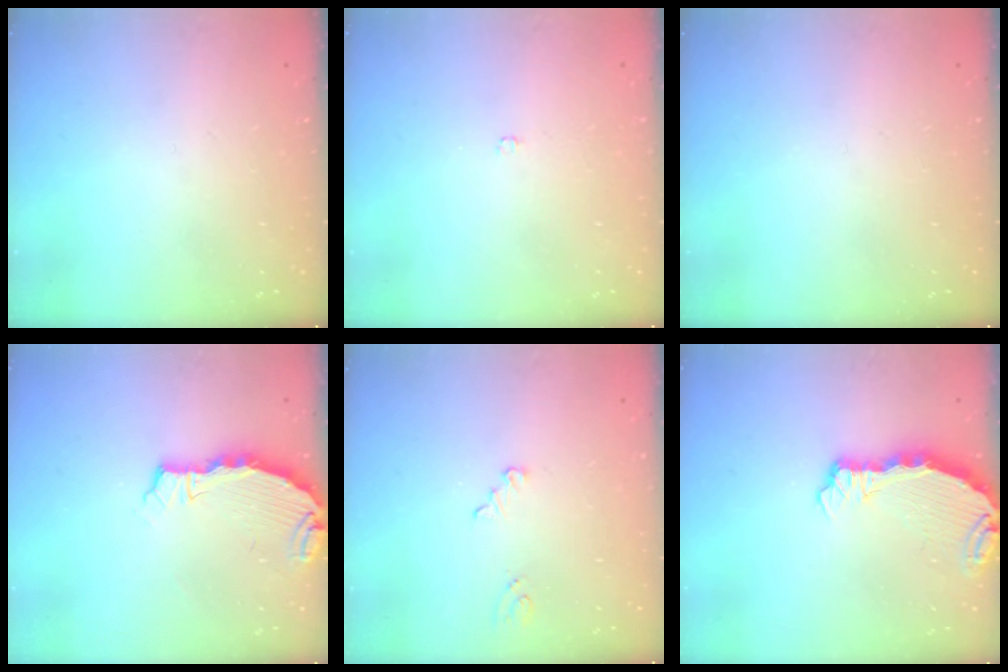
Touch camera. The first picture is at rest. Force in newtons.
{"total": 1.9, "press": 1.9, "slide": 0.3}
{"total": 0.0}
{"total": 4.5, "press": 4.4, "slide": 0.4}
{"total": 2.1, "press": 2.0, "slide": 0.2}
{"total": 5.4, "press": 5.3, "slide": 0.6}